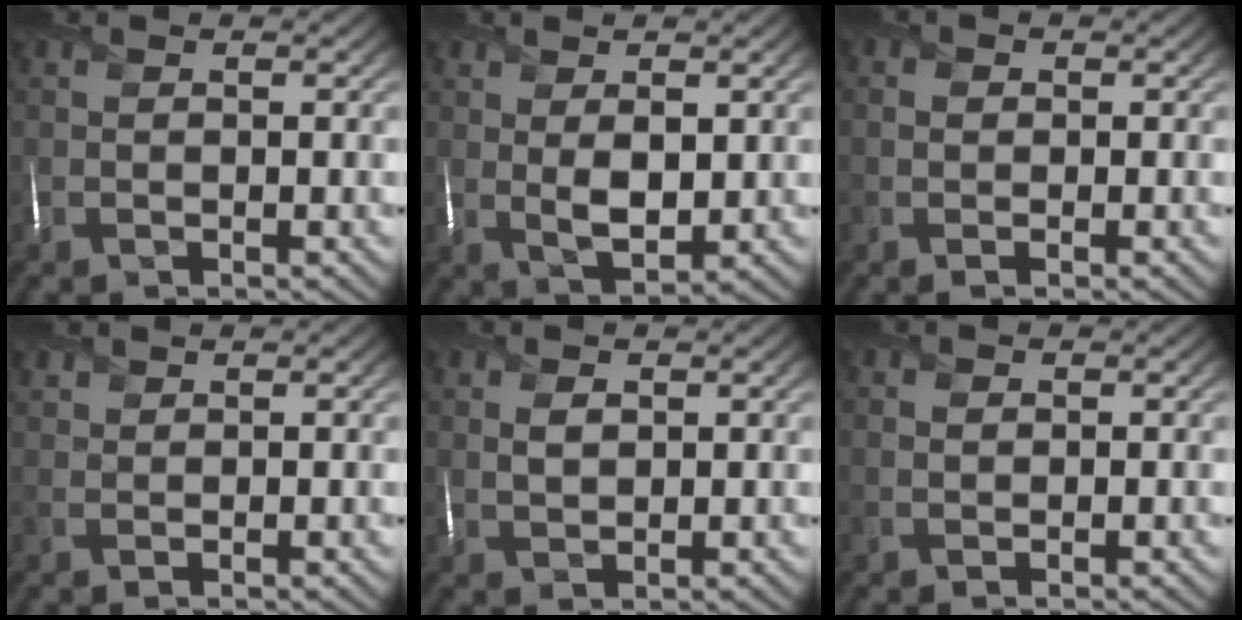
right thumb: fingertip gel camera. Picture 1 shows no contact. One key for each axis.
{"total": 4.2, "fx": 0.9, "fy": 2.1, "fz": 3.5, "tx": -0.073, "ty": -0.006, "tz": 0.023}
{"total": 1.3, "fx": -0.2, "fy": 1.0, "fz": 0.8, "tx": -0.018, "ty": -0.002, "tz": -0.007}
{"total": 1.3, "fx": 1.1, "fy": 0.7, "fz": 0.2, "tx": -0.007, "ty": 0.003, "tz": 0.028}
{"total": 1.9, "fx": 0.9, "fy": 1.2, "fz": 1.2, "tx": -0.027, "ty": -0.001, "tz": 0.018}
{"total": 0.8, "fx": 0.1, "fy": 0.7, "fz": 0.4, "tx": -0.013, "ty": -0.003, "tz": 0.001}